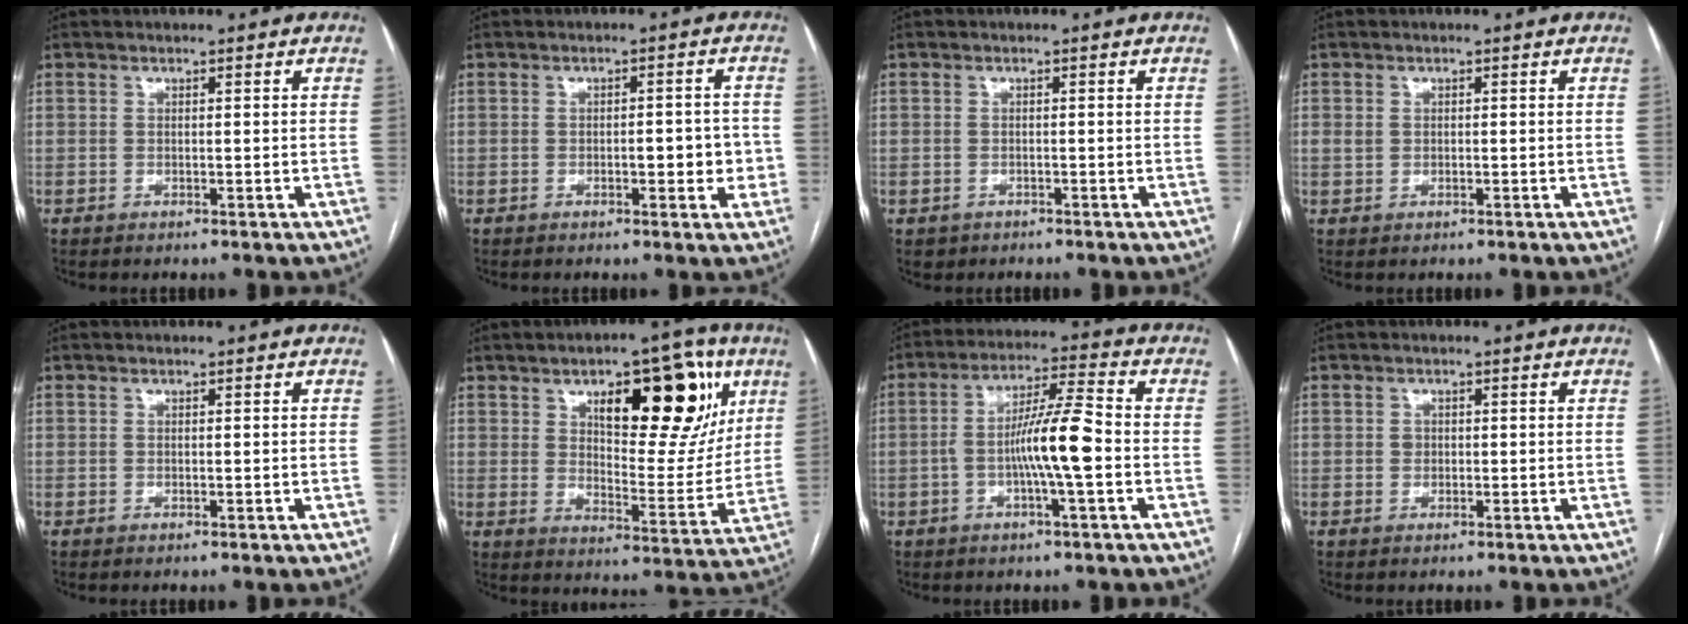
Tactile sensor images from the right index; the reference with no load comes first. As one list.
[{"total": 4.5, "force": [-1.0, 1.7, 4.1], "torque": [-0.050, 0.010, -0.011]}, {"total": 1.6, "force": [-0.9, 1.4, 0.0], "torque": [-0.003, 0.005, -0.011]}, {"total": 1.2, "force": [0.2, 1.1, 0.6], "torque": [-0.014, 0.009, 0.009]}, {"total": 0.0}, {"total": 17.9, "force": [8.1, 6.6, 14.5], "torque": [-0.182, 0.010, 0.121]}, {"total": 9.4, "force": [-1.8, 0.3, 9.2], "torque": [-0.171, 0.012, -0.038]}, {"total": 1.0, "force": [0.1, 1.0, 0.4], "torque": [-0.004, 0.003, 0.002]}]